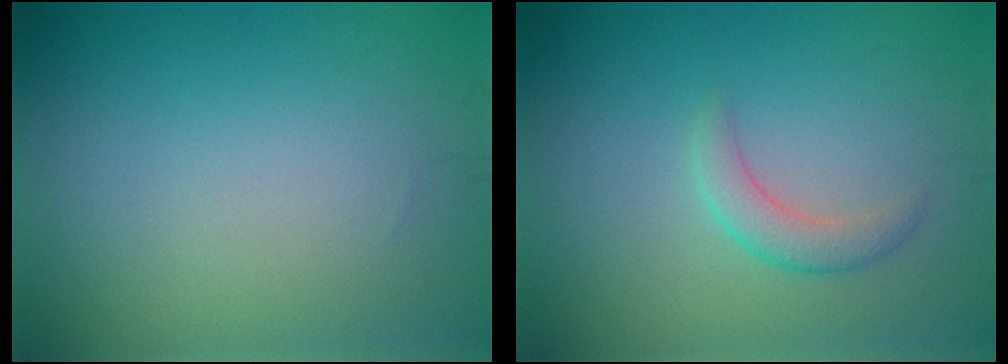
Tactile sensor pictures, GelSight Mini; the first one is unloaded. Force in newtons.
{"total": 1.9, "press": 1.9, "slide": 0.1}